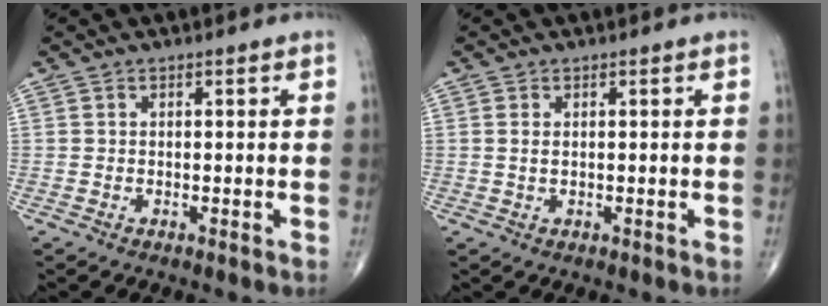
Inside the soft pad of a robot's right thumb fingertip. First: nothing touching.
{"total": 0.8, "force": [0.3, 0.4, 0.7], "torque": [-0.017, 0.001, 0.008]}